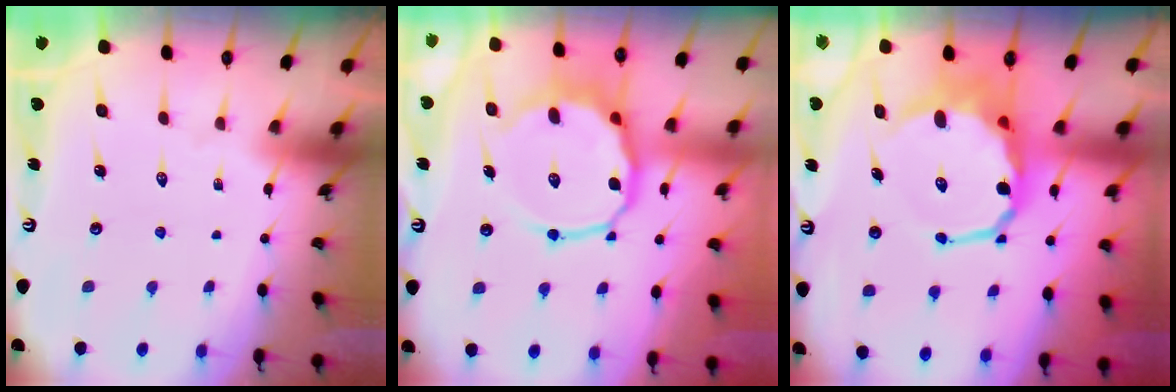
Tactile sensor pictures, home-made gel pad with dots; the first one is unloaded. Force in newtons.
{"total": 12.0, "press": 11.7, "slide": 2.4}
{"total": 10.3, "press": 10.0, "slide": 2.2}